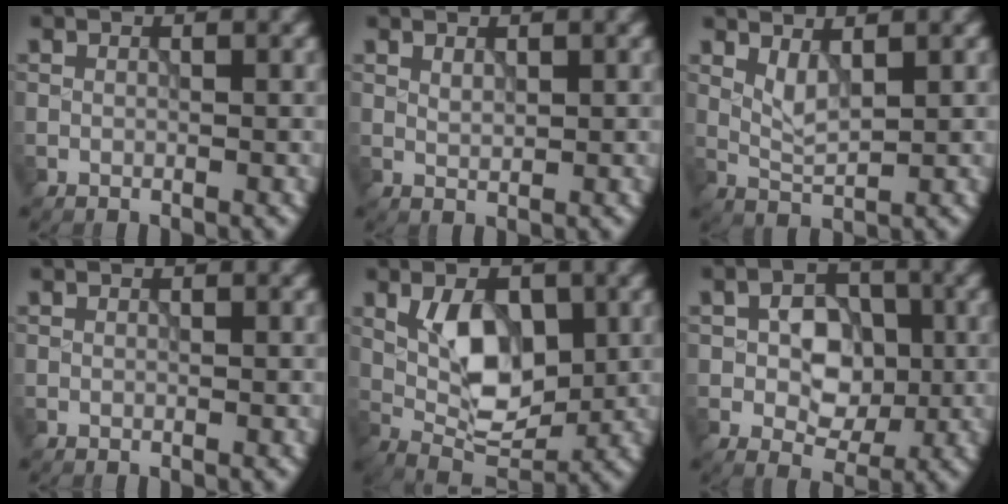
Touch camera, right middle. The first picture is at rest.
{"total": 0.9, "force": [0.6, 0.4, 0.6], "torque": [-0.014, -0.002, 0.013]}
{"total": 2.1, "force": [1.1, 0.6, 1.7], "torque": [-0.040, -0.005, 0.026]}
{"total": 0.0}
{"total": 6.5, "force": [0.9, 3.5, 5.3], "torque": [-0.091, -0.005, 0.019]}
{"total": 5.4, "force": [-0.2, 3.8, 3.9], "torque": [-0.052, -0.001, -0.006]}